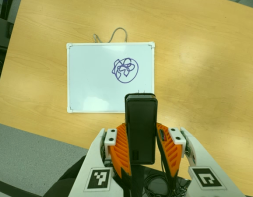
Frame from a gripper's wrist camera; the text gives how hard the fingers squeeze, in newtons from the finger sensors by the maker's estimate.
{"total": 4.4, "left": 3.1, "right": 5.7}